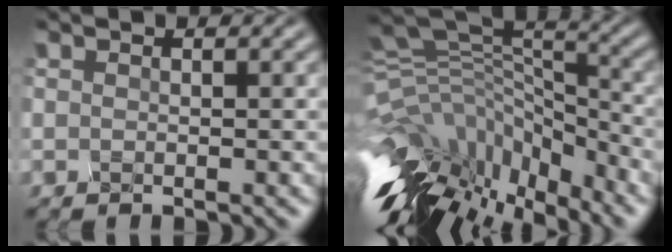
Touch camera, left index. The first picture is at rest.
{"total": 11.2, "force": [-6.7, 5.0, 7.5], "torque": [-0.189, 0.006, -0.090]}